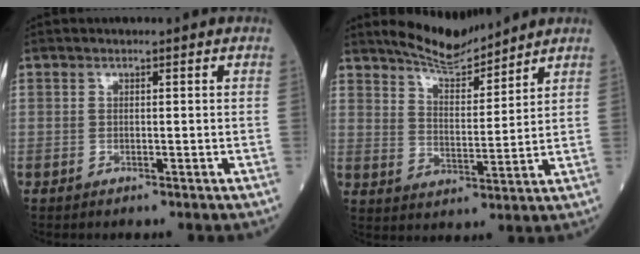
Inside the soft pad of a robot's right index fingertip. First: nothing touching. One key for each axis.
{"total": 7.9, "fx": 7.5, "fy": 0.7, "fz": 2.2, "tx": -0.047, "ty": -0.006, "tz": 0.138}